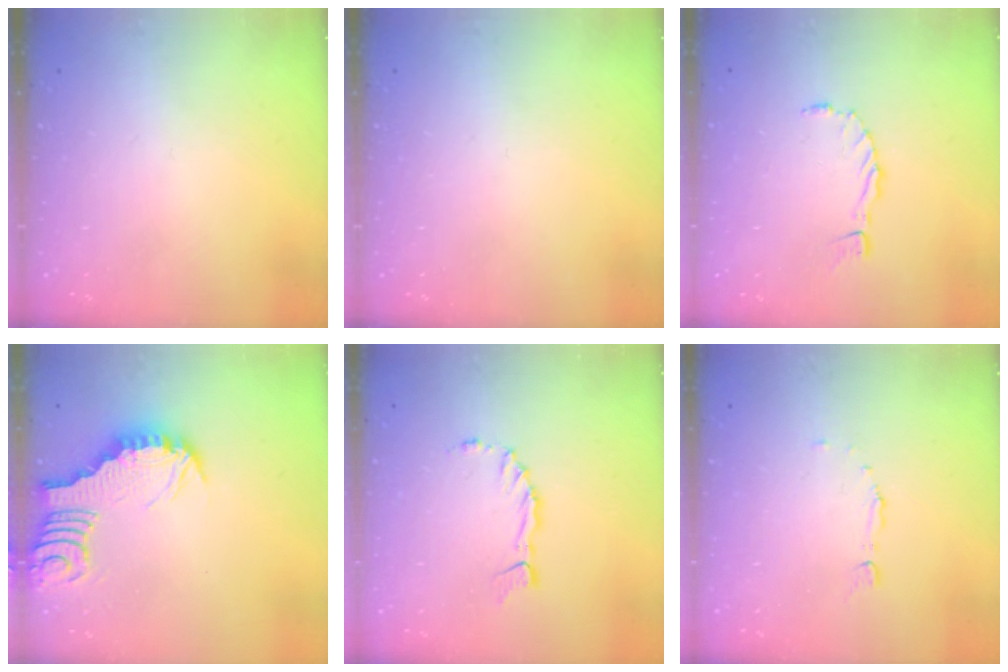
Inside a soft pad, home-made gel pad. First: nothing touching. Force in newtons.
{"total": 0.0}
{"total": 0.0}
{"total": 3.0, "press": 3.0, "slide": 0.3}
{"total": 1.9, "press": 1.9, "slide": 0.0}
{"total": 3.3, "press": 3.2, "slide": 0.7}